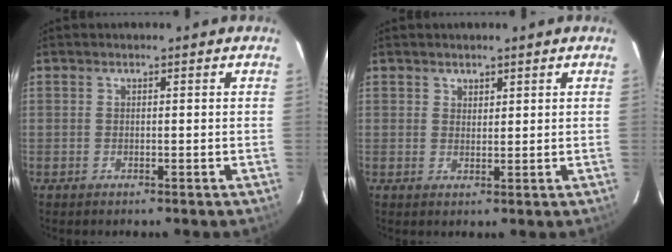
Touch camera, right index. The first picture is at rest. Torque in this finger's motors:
{"motor_torque": [-0.31, 0.21, -0.04, 0.00]}